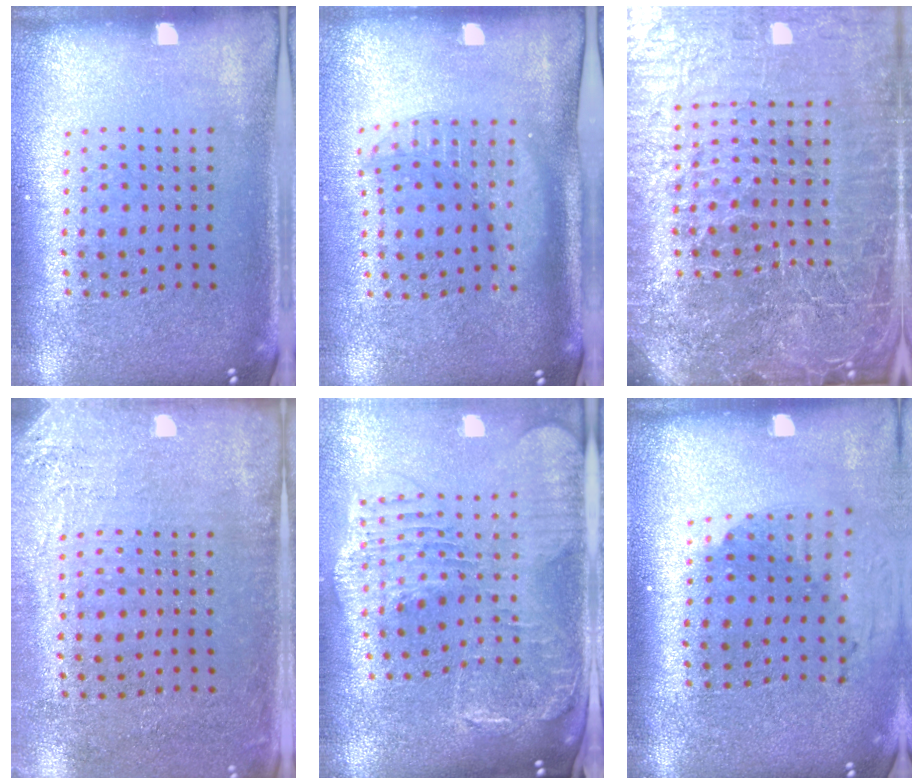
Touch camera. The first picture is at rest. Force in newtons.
{"total": 1.8, "press": 1.4, "slide": 1.0}
{"total": 7.7, "press": 6.7, "slide": 3.9}
{"total": 2.7, "press": 2.2, "slide": 1.5}
{"total": 2.5, "press": 2.2, "slide": 1.2}
{"total": 2.0, "press": 1.5, "slide": 1.4}